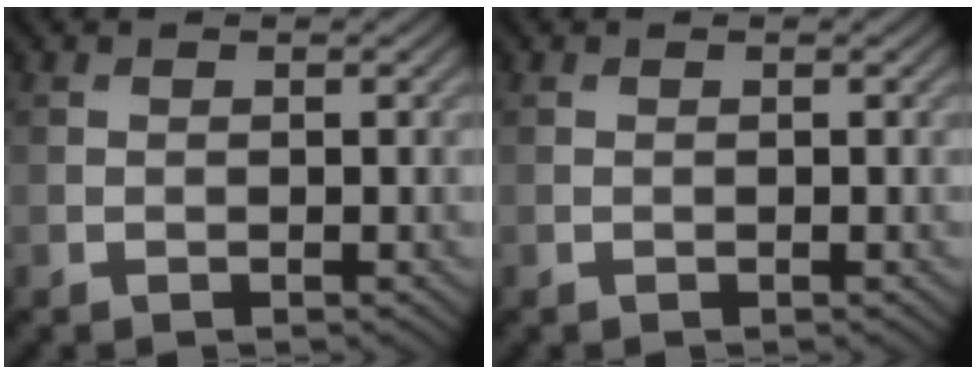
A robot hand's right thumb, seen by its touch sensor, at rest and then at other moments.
{"total": 0.0}